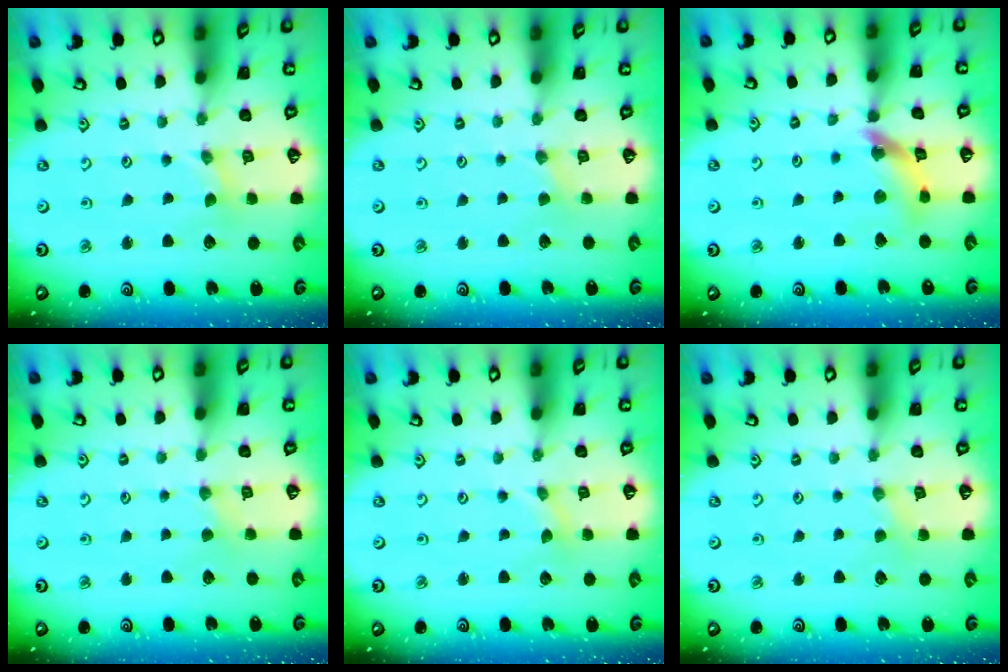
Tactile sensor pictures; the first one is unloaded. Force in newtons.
{"total": 1.0, "press": 1.0, "slide": 0.3}
{"total": 11.8, "press": 11.7, "slide": 1.4}
{"total": 2.4, "press": 2.4, "slide": 0.4}
{"total": 0.0}
{"total": 1.8, "press": 1.7, "slide": 0.4}